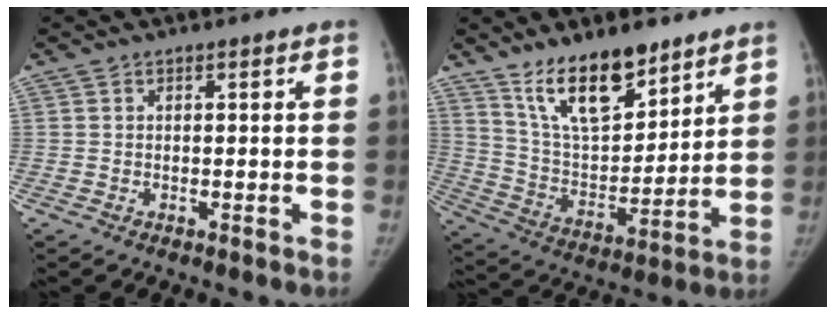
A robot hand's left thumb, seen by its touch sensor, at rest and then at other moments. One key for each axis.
{"total": 16.4, "fx": 11.4, "fy": 6.5, "fz": 9.7, "tx": -0.125, "ty": -0.074, "tz": 0.215}